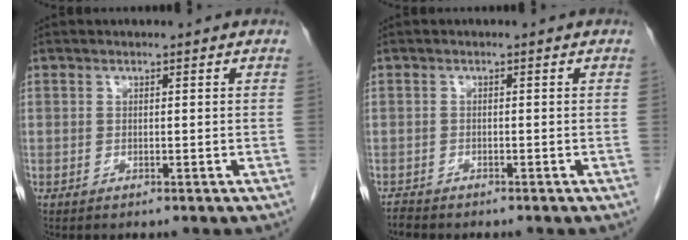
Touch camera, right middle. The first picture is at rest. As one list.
[{"total": 1.3, "force": [-1.3, 0.2, 0.0], "torque": [-0.005, -0.004, -0.022]}]